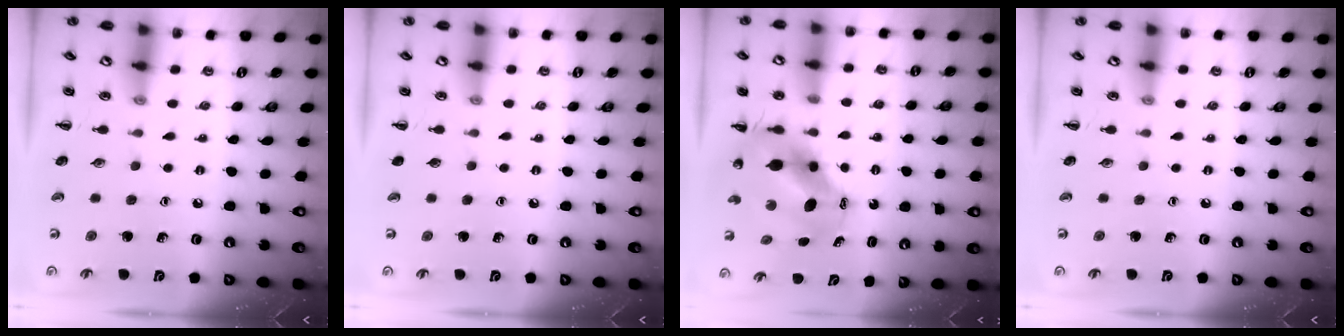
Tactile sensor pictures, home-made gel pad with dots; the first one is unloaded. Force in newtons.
{"total": 0.0}
{"total": 8.5, "press": 8.2, "slide": 1.9}
{"total": 0.0}